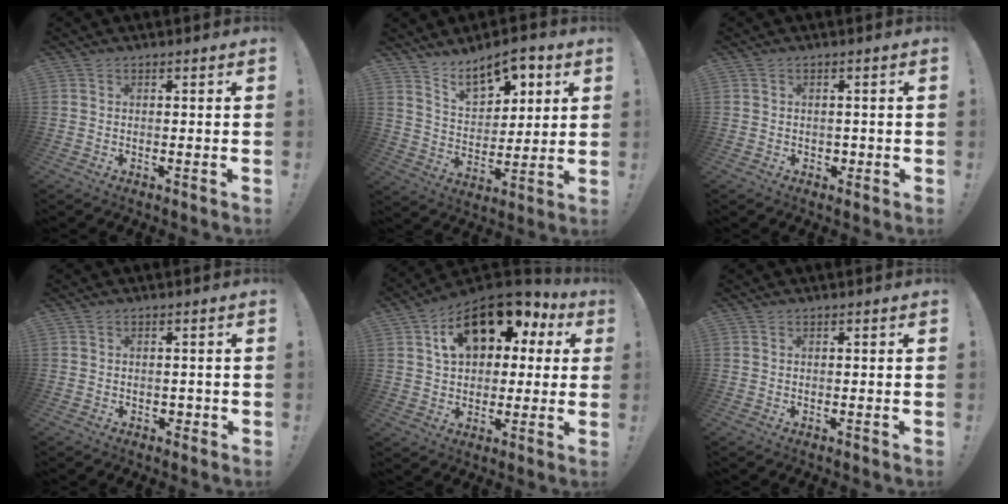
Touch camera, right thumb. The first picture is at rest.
{"total": 11.8, "force": [8.3, 6.1, 5.9], "torque": [-0.086, -0.051, 0.151]}
{"total": 1.8, "force": [0.0, 1.7, 0.5], "torque": [-0.005, 0.000, 0.000]}
{"total": 1.7, "force": [-0.3, 1.5, 0.8], "torque": [-0.010, 0.000, -0.005]}
{"total": 17.1, "force": [8.2, 10.3, 11.0], "torque": [-0.161, -0.041, 0.144]}
{"total": 0.0}